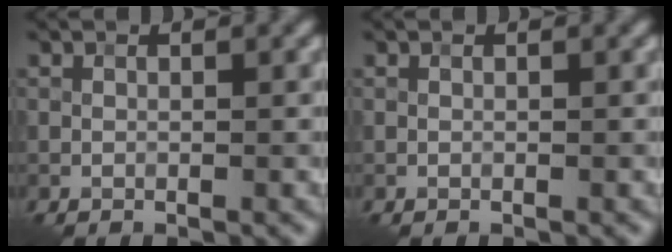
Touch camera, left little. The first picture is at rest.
{"total": 0.0}